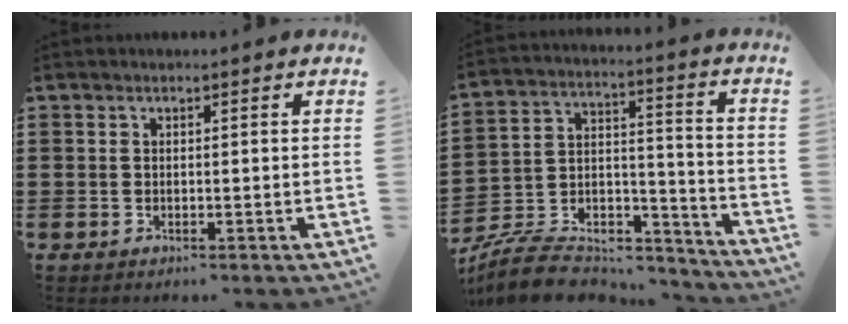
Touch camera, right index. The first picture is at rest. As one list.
[{"total": 9.5, "force": [-8.5, 3.1, 2.9], "torque": [-0.054, 0.023, -0.163]}]